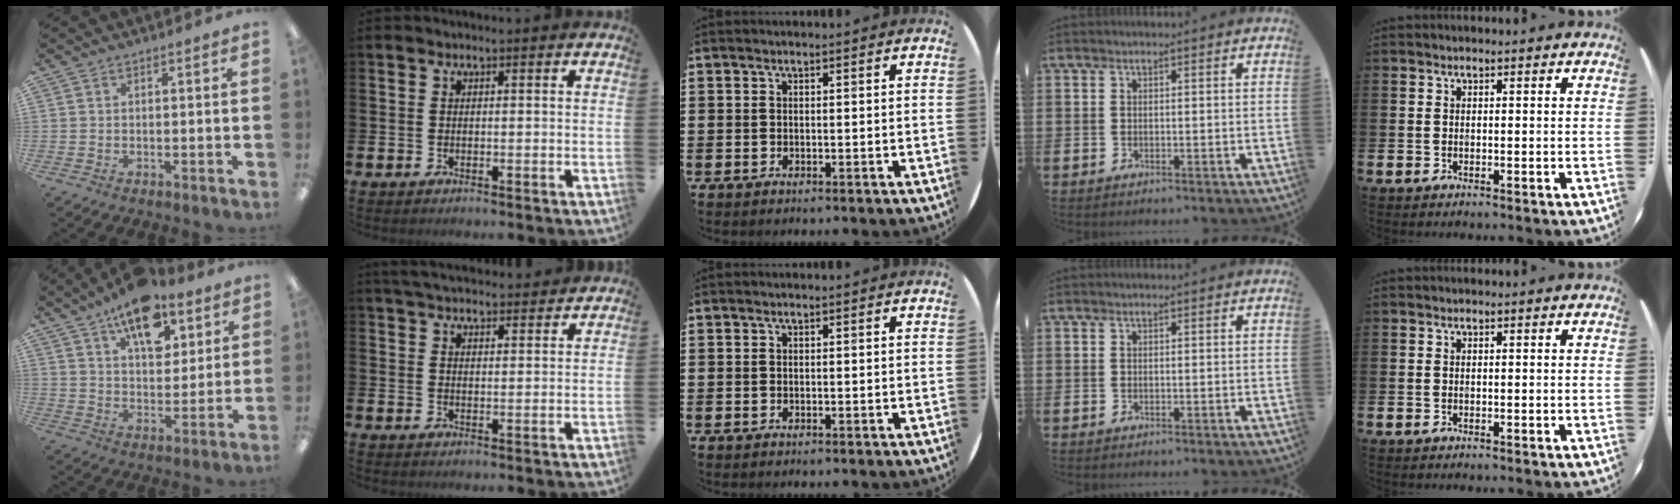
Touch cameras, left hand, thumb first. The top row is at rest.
{"thumb": {"total": 15.2, "force": [10.0, 7.4, 8.6], "torque": [-0.122, -0.051, 0.172]}, "index": {"total": 4.8, "force": [4.6, 0.9, 0.9], "torque": [-0.026, -0.021, 0.084]}}